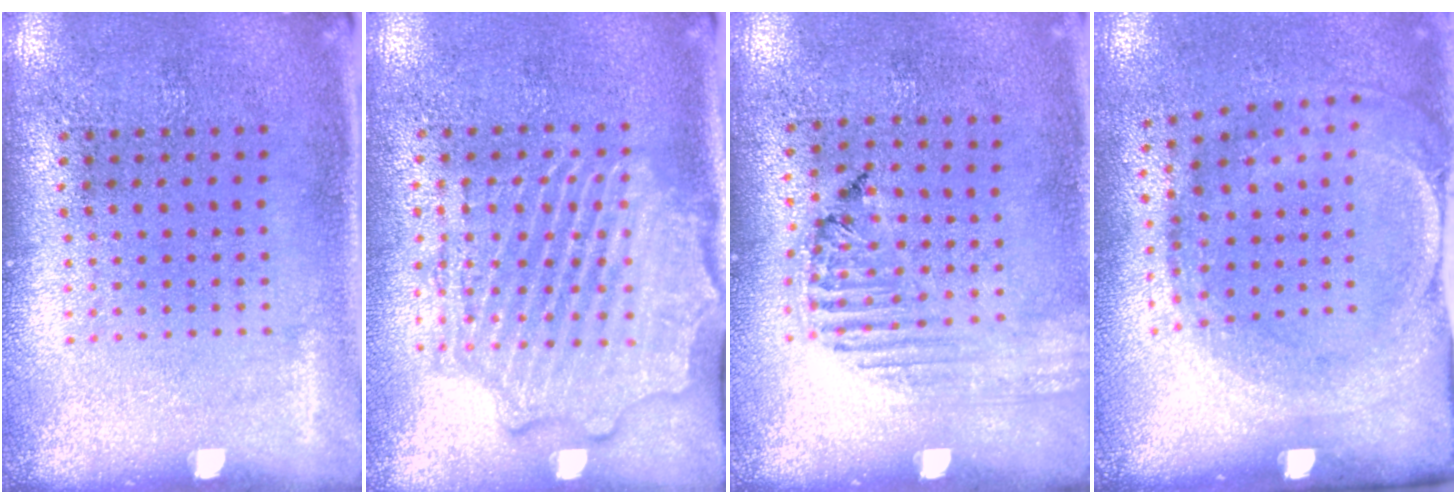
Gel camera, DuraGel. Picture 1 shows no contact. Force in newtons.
{"total": 2.5, "press": 2.3, "slide": 0.8}
{"total": 1.3, "press": 1.3, "slide": 0.2}
{"total": 1.8, "press": 1.2, "slide": 1.3}